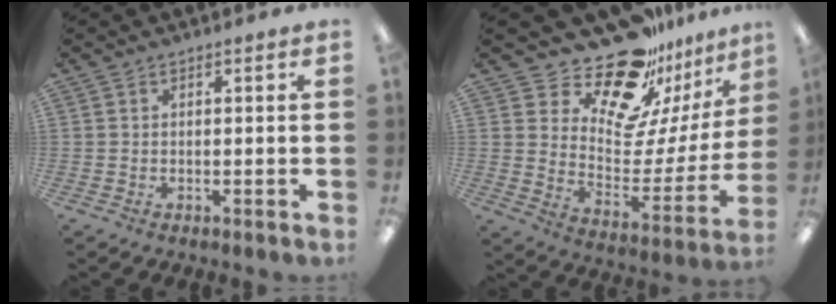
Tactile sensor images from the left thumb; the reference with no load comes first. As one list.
[{"total": 20.2, "force": [16.9, 8.2, 7.6], "torque": [-0.120, -0.136, 0.292]}]